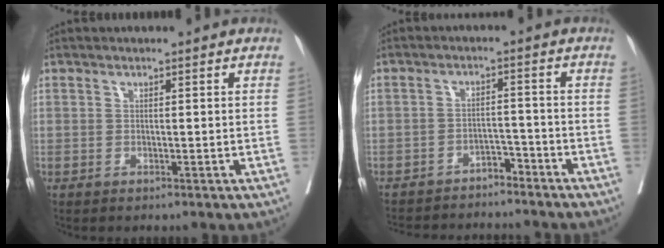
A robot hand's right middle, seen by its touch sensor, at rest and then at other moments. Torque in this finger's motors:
{"motor_torque": [0.52, -0.76, 0.15, 0.01]}